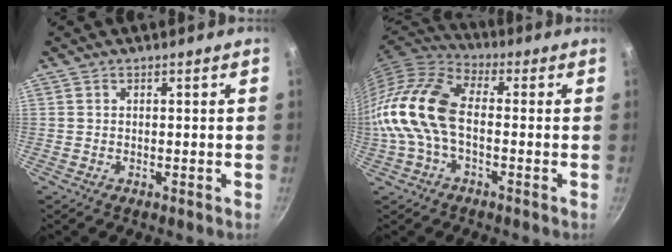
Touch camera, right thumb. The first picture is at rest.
{"total": 13.9, "force": [-1.8, 8.1, 11.1], "torque": [-0.215, 0.036, -0.052]}